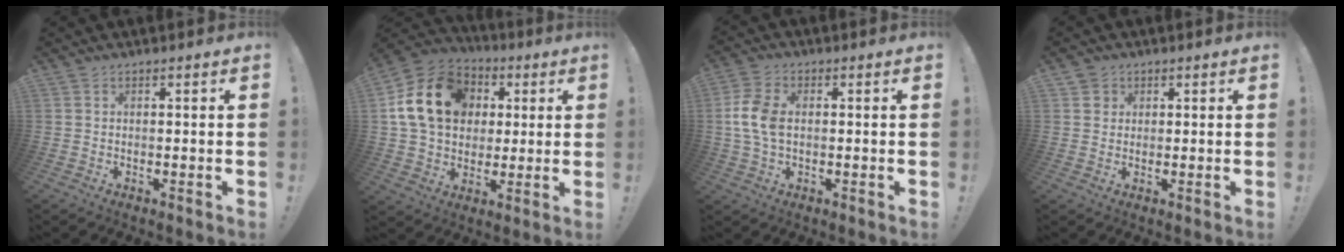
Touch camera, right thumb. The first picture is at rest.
{"total": 19.4, "force": [4.7, 15.2, 11.2], "torque": [-0.190, -0.002, 0.095]}
{"total": 8.9, "force": [0.1, 6.0, 6.6], "torque": [-0.144, 0.006, 0.004]}
{"total": 2.8, "force": [1.3, 2.4, 0.4], "torque": [-0.006, -0.002, 0.023]}